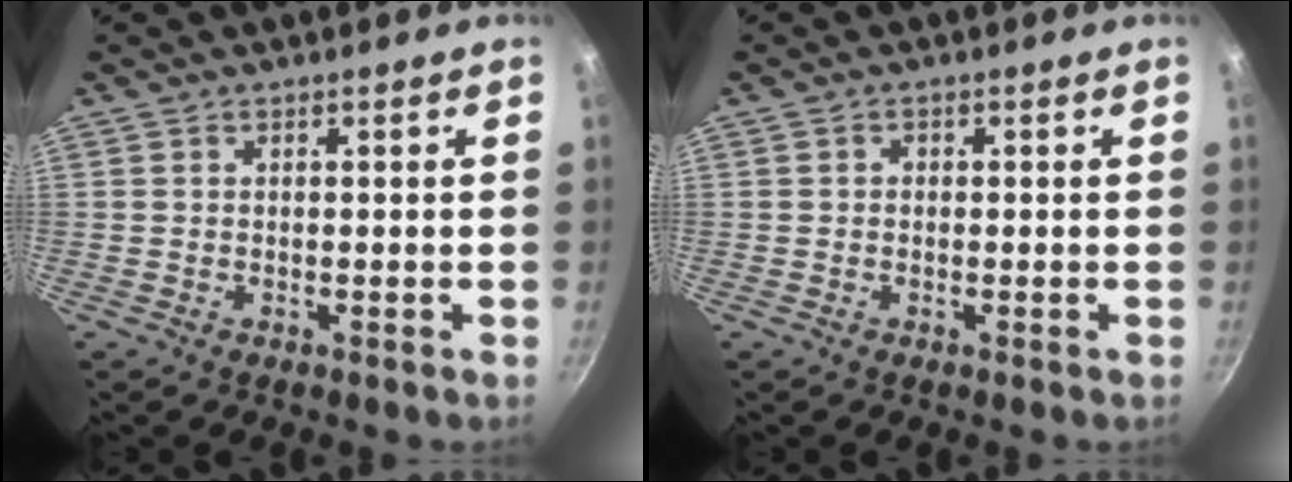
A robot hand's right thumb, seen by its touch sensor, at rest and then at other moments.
{"total": 1.0, "force": [0.0, 0.8, 0.5], "torque": [-0.006, 0.006, -0.001]}